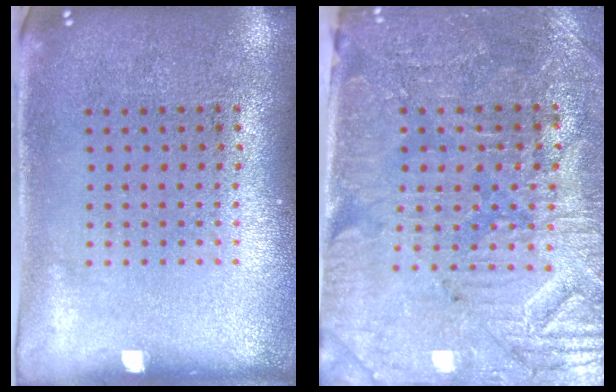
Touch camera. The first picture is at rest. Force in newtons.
{"total": 3.7, "press": 3.5, "slide": 1.3}